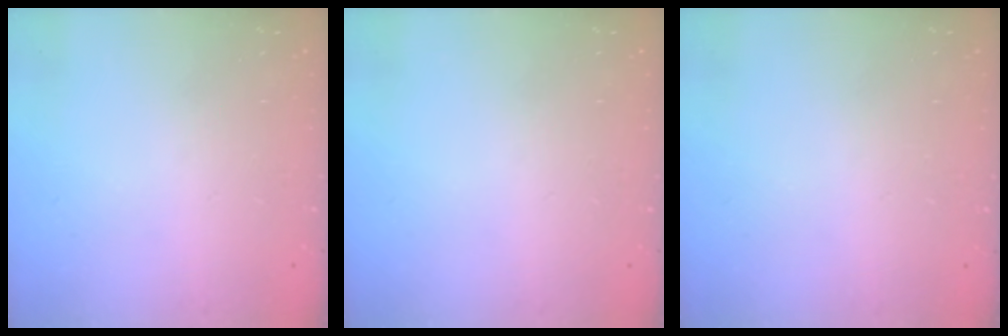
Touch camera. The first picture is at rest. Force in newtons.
{"total": 0.0}
{"total": 0.6, "press": 0.6, "slide": 0.2}